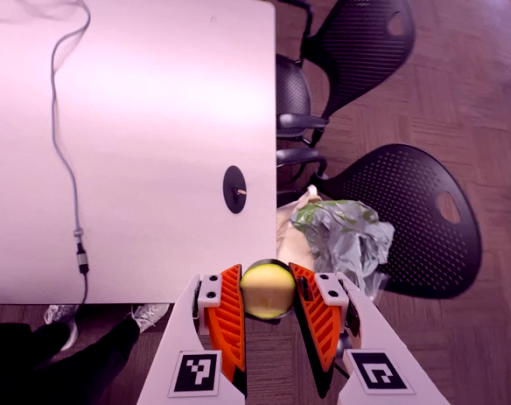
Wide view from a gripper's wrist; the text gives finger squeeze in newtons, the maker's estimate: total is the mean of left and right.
{"total": 11.1, "left": 11.2, "right": 10.9}